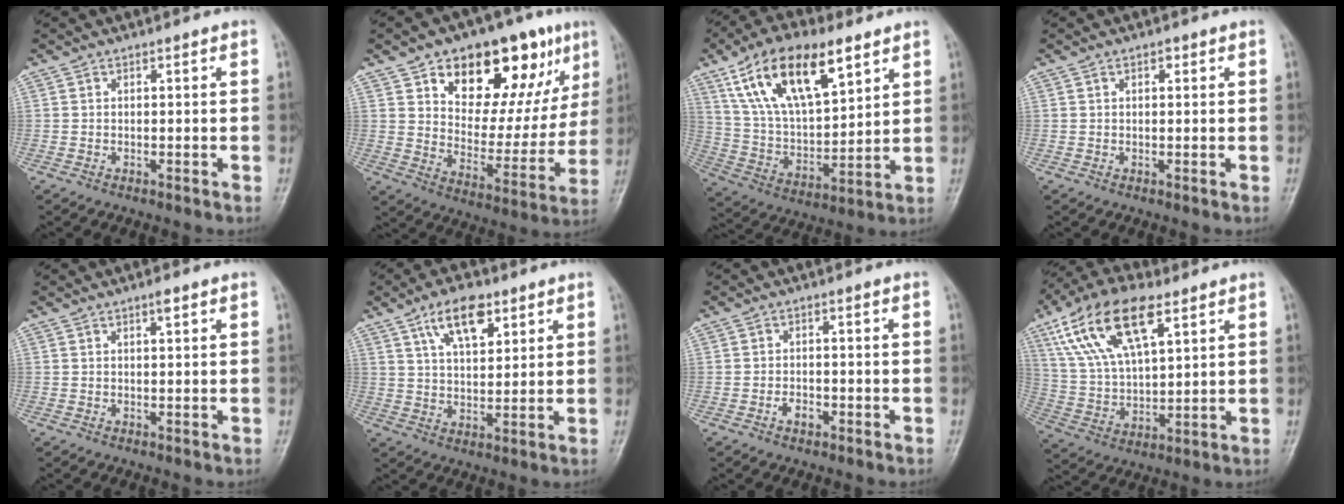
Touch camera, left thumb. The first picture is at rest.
{"total": 22.9, "force": [11.6, 12.0, 15.6], "torque": [-0.165, -0.029, 0.179]}
{"total": 20.2, "force": [10.8, 9.0, 14.6], "torque": [-0.234, -0.028, 0.202]}
{"total": 1.2, "force": [0.5, 0.7, 0.8], "torque": [-0.009, 0.001, 0.006]}
{"total": 1.4, "force": [0.8, 0.3, 1.1], "torque": [-0.016, -0.001, 0.012]}
{"total": 9.5, "force": [5.1, 4.4, 6.6], "torque": [-0.098, -0.021, 0.093]}
{"total": 2.4, "force": [-1.2, 1.5, 1.4], "torque": [-0.020, 0.010, -0.020]}
{"total": 17.7, "force": [8.9, 7.7, 13.2], "torque": [-0.240, -0.013, 0.168]}